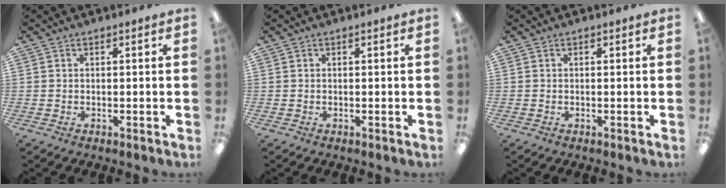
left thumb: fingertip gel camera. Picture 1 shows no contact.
{"total": 0.0}
{"total": 0.0}